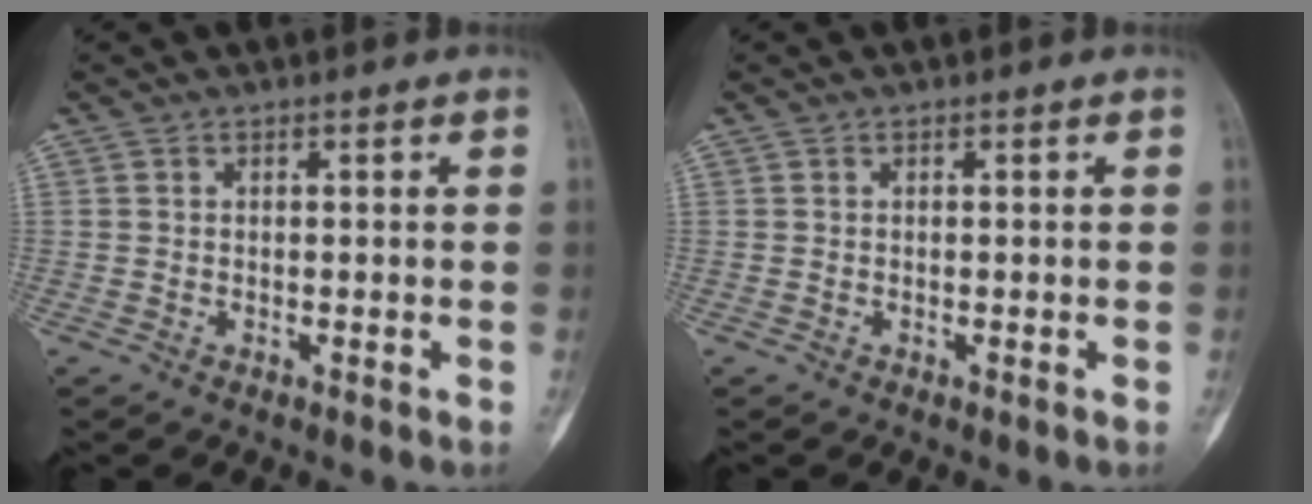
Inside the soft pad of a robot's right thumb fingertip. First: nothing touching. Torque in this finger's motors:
{"motor_torque": [0.01, -0.01, 0.00, 0.00, 0.00]}